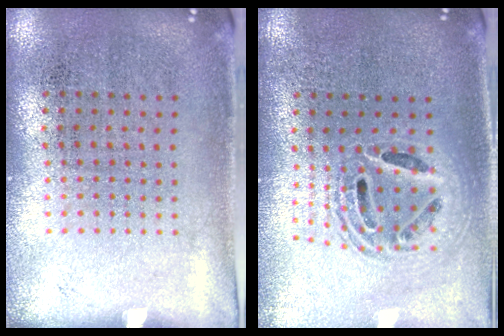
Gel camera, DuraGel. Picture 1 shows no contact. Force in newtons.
{"total": 1.8, "press": 1.5, "slide": 1.1}